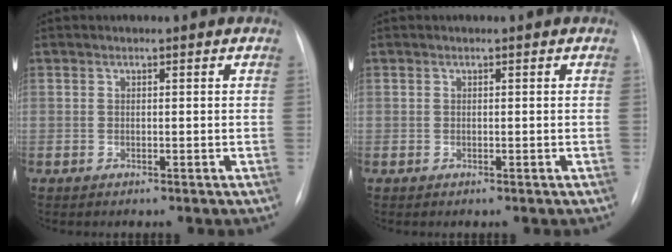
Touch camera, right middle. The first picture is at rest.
{"total": 0.0}